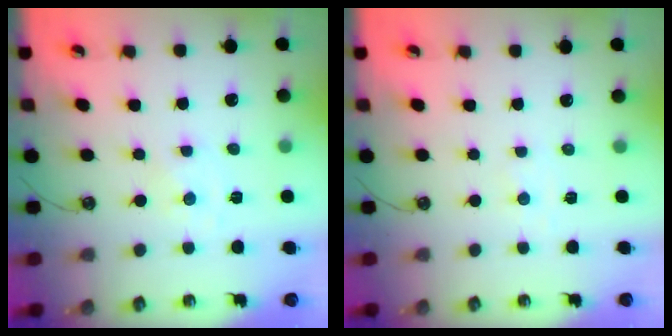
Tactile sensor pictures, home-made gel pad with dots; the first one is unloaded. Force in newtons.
{"total": 1.4, "press": 1.4, "slide": 0.4}